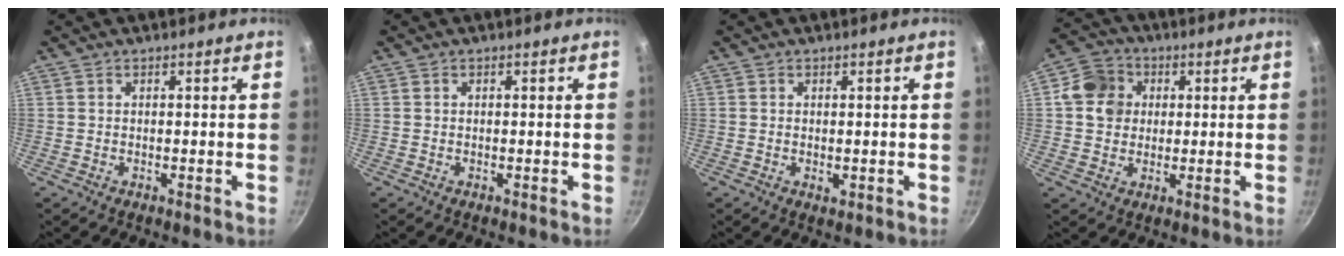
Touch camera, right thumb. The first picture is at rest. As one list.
[{"total": 0.0}, {"total": 1.0, "force": [-0.1, 0.6, 0.8], "torque": [-0.013, -0.002, 0.000]}, {"total": 8.2, "force": [1.5, 7.3, 3.5], "torque": [-0.034, 0.010, 0.012]}]